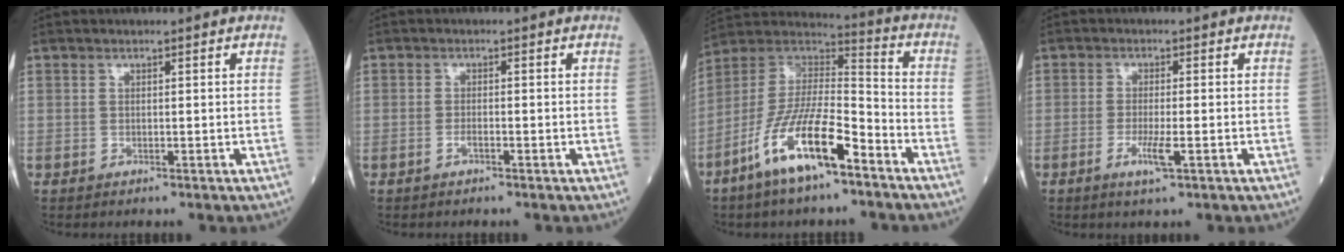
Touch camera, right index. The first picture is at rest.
{"total": 1.1, "force": [-0.6, 0.3, 0.9], "torque": [-0.016, 0.001, -0.013]}
{"total": 14.9, "force": [-8.3, 3.2, 12.0], "torque": [-0.233, -0.006, -0.155]}
{"total": 3.8, "force": [-1.4, 0.3, 3.5], "torque": [-0.071, -0.008, -0.026]}